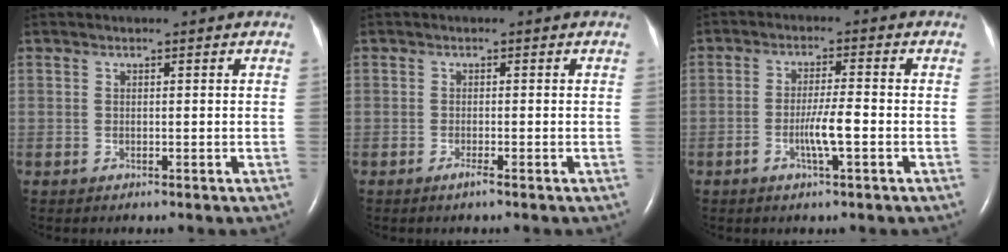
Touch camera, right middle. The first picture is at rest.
{"total": 1.0, "force": [-0.7, -0.1, 0.8], "torque": [-0.018, -0.002, -0.013]}
{"total": 4.6, "force": [-1.6, 0.0, 4.3], "torque": [-0.085, -0.005, -0.031]}